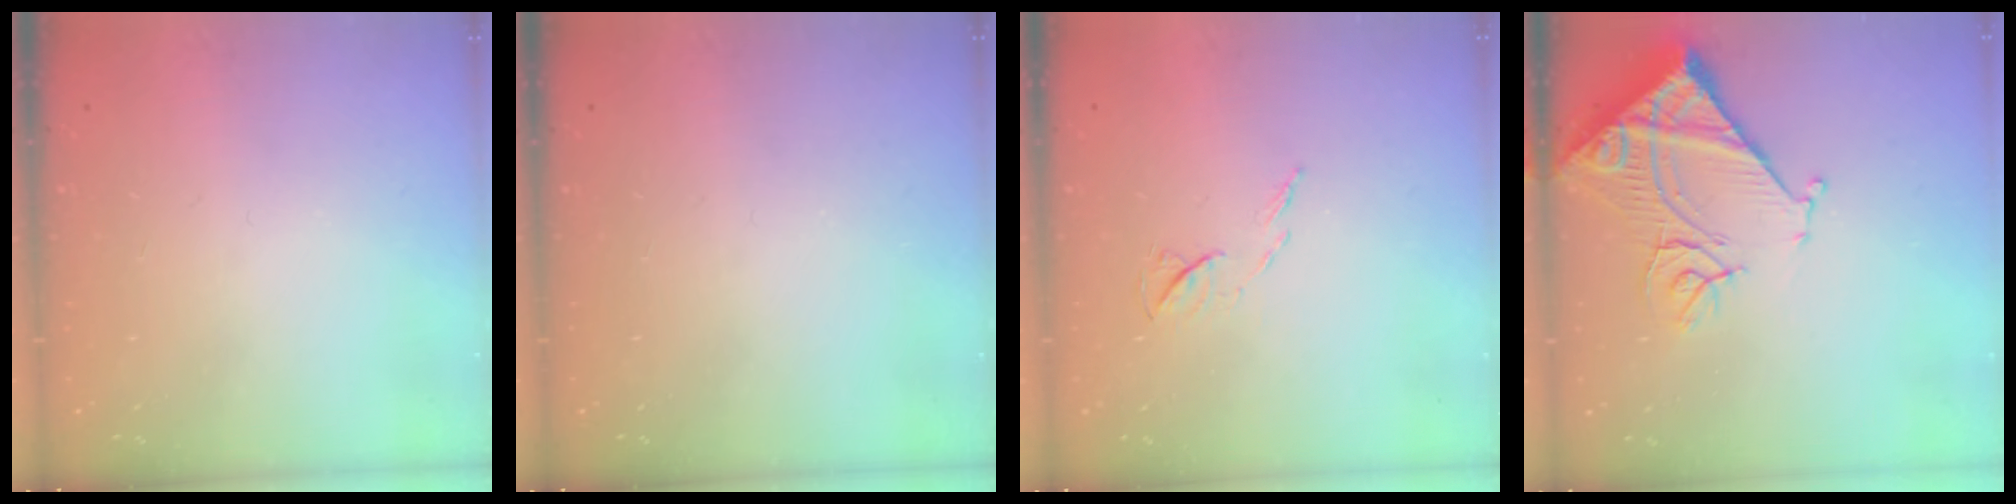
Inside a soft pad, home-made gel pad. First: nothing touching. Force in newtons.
{"total": 0.0}
{"total": 6.1, "press": 5.9, "slide": 1.3}
{"total": 15.3, "press": 15.2, "slide": 1.8}